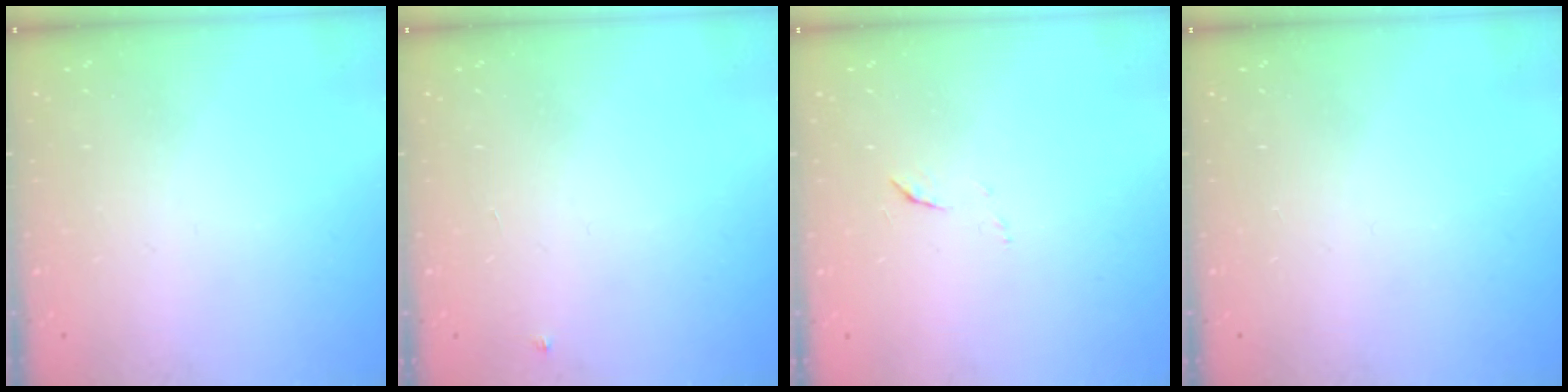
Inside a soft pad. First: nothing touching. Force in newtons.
{"total": 2.7, "press": 2.7, "slide": 0.4}
{"total": 4.1, "press": 4.1, "slide": 0.3}
{"total": 0.0}